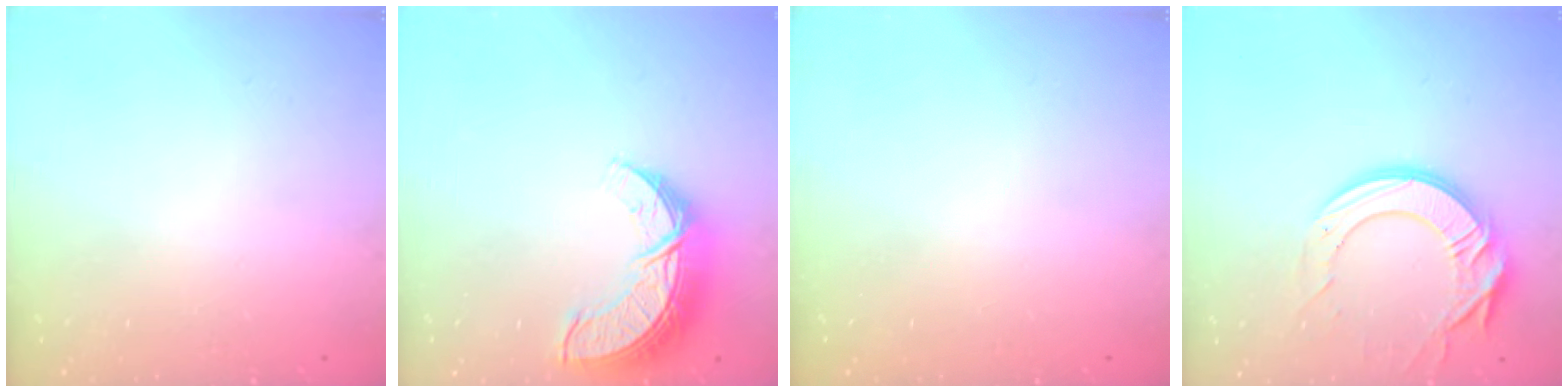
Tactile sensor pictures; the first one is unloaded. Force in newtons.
{"total": 11.4, "press": 11.4, "slide": 0.8}
{"total": 0.0}
{"total": 15.8, "press": 15.7, "slide": 1.7}